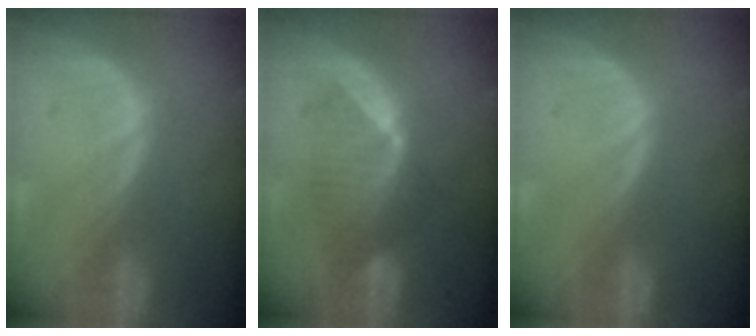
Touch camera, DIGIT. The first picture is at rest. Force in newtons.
{"total": 6.7, "press": 6.4, "slide": 2.1}
{"total": 0.0}